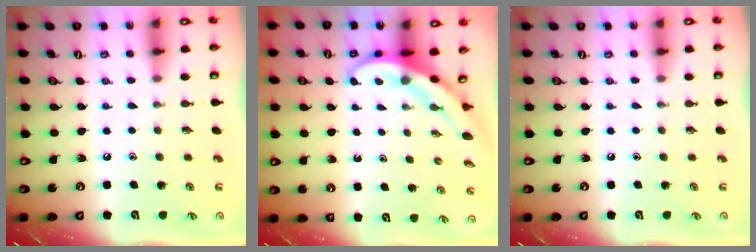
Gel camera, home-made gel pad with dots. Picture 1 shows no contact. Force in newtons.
{"total": 3.8, "press": 3.8, "slide": 0.6}
{"total": 0.0}